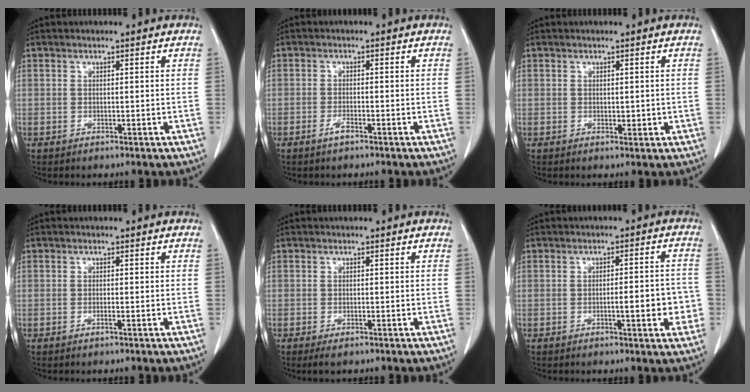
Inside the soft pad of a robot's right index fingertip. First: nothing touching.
{"total": 1.6, "force": [-1.1, 0.3, 1.2], "torque": [-0.023, 0.000, -0.022]}
{"total": 1.4, "force": [0.0, 0.8, 1.1], "torque": [-0.012, -0.002, 0.002]}
{"total": 0.6, "force": [-0.3, 0.0, 0.5], "torque": [-0.011, 0.000, -0.005]}
{"total": 1.8, "force": [-1.2, 0.5, 1.3], "torque": [-0.020, -0.004, -0.017]}
{"total": 5.0, "force": [-1.3, 1.3, 4.7], "torque": [-0.058, 0.005, -0.014]}